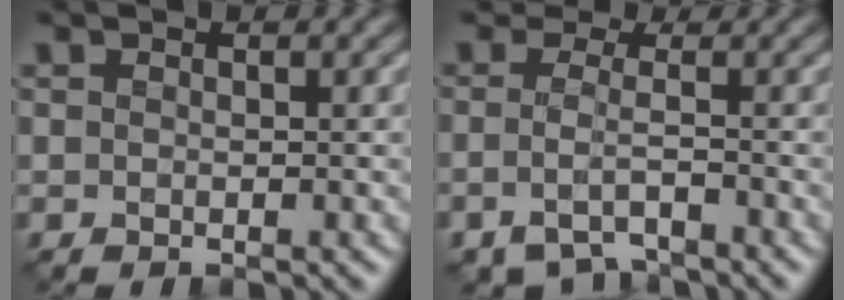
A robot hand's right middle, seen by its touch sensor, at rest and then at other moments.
{"total": 3.0, "force": [-2.1, 1.4, 1.7], "torque": [-0.020, -0.009, -0.032]}